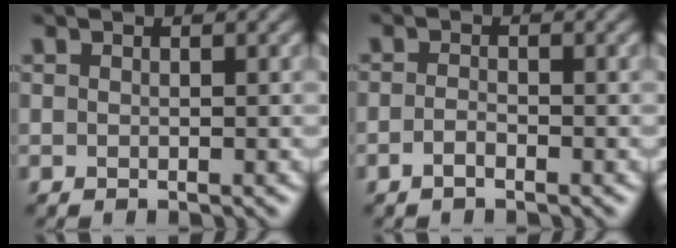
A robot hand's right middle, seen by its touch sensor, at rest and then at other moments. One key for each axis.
{"total": 1.1, "fx": -0.9, "fy": 0.2, "fz": 0.6, "tx": -0.016, "ty": 0.001, "tz": -0.019}